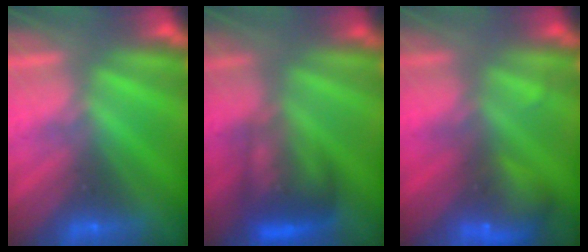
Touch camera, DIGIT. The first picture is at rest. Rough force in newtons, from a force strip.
{"total": 8.5}
{"total": 5.8}